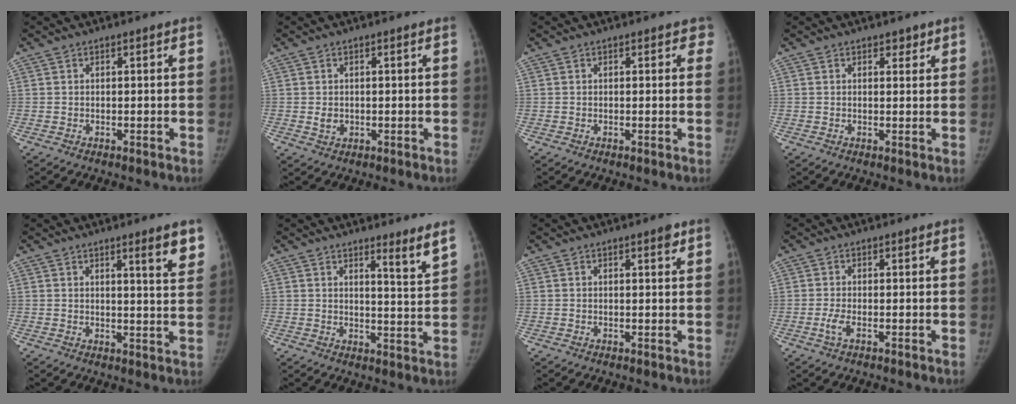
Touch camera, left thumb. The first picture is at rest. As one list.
[{"total": 1.9, "force": [-0.1, 1.5, 1.0], "torque": [-0.009, 0.000, 0.002]}, {"total": 1.6, "force": [1.0, 1.1, 0.6], "torque": [0.019, -0.002, -0.001]}, {"total": 1.7, "force": [1.2, 1.0, 0.6], "torque": [0.007, -0.006, 0.013]}, {"total": 6.2, "force": [3.9, 0.6, 4.8], "torque": [-0.057, -0.025, 0.051]}, {"total": 5.0, "force": [3.8, -0.1, 3.3], "torque": [-0.041, -0.040, 0.053]}, {"total": 1.4, "force": [0.8, 0.4, 1.0], "torque": [-0.011, -0.002, 0.009]}, {"total": 2.0, "force": [-0.9, 0.6, 1.7], "torque": [-0.043, 0.000, -0.021]}]